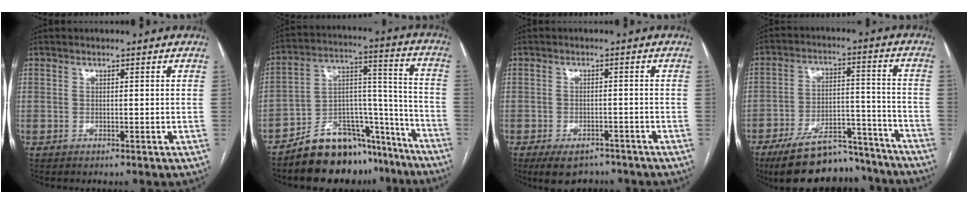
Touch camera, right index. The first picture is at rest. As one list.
[{"total": 17.4, "force": [-14.2, 7.3, 6.8], "torque": [-0.080, 0.067, -0.225]}, {"total": 6.3, "force": [-5.0, 2.9, 2.6], "torque": [-0.040, -0.002, -0.073]}, {"total": 18.1, "force": [-15.7, 5.6, 7.1], "torque": [-0.098, 0.029, -0.238]}]